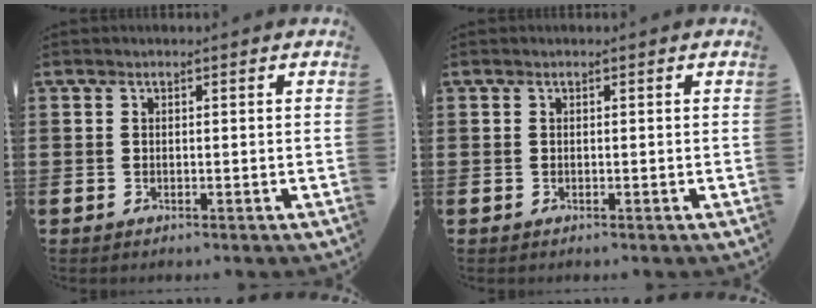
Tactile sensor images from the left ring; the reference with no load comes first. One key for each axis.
{"total": 0.0}